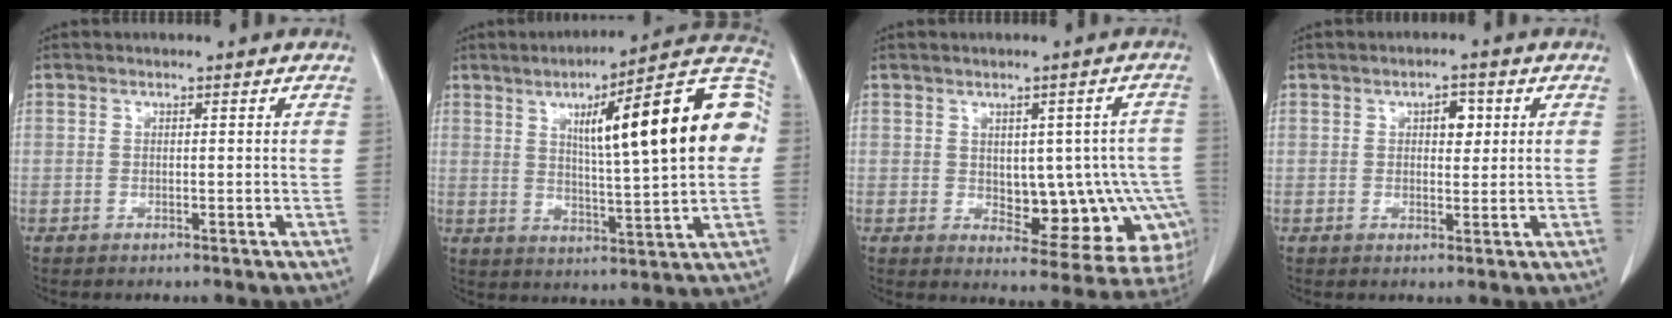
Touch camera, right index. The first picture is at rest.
{"total": 20.2, "force": [4.0, 2.7, 19.6], "torque": [-0.266, 0.035, 0.050]}
{"total": 12.8, "force": [-1.9, 6.8, 10.7], "torque": [-0.099, 0.020, -0.003]}
{"total": 3.1, "force": [1.0, 1.7, 2.4], "torque": [-0.031, 0.006, 0.013]}